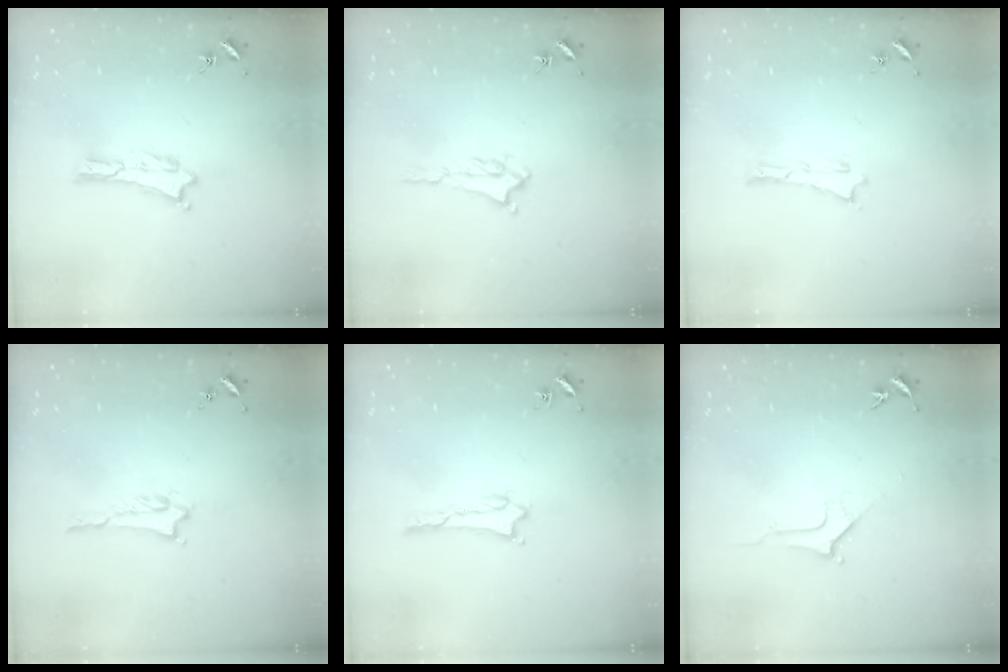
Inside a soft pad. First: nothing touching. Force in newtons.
{"total": 1.2, "press": 1.1, "slide": 0.5}
{"total": 0.0}
{"total": 1.0, "press": 1.0, "slide": 0.2}
{"total": 0.9, "press": 0.8, "slide": 0.1}
{"total": 2.8, "press": 2.8, "slide": 0.4}